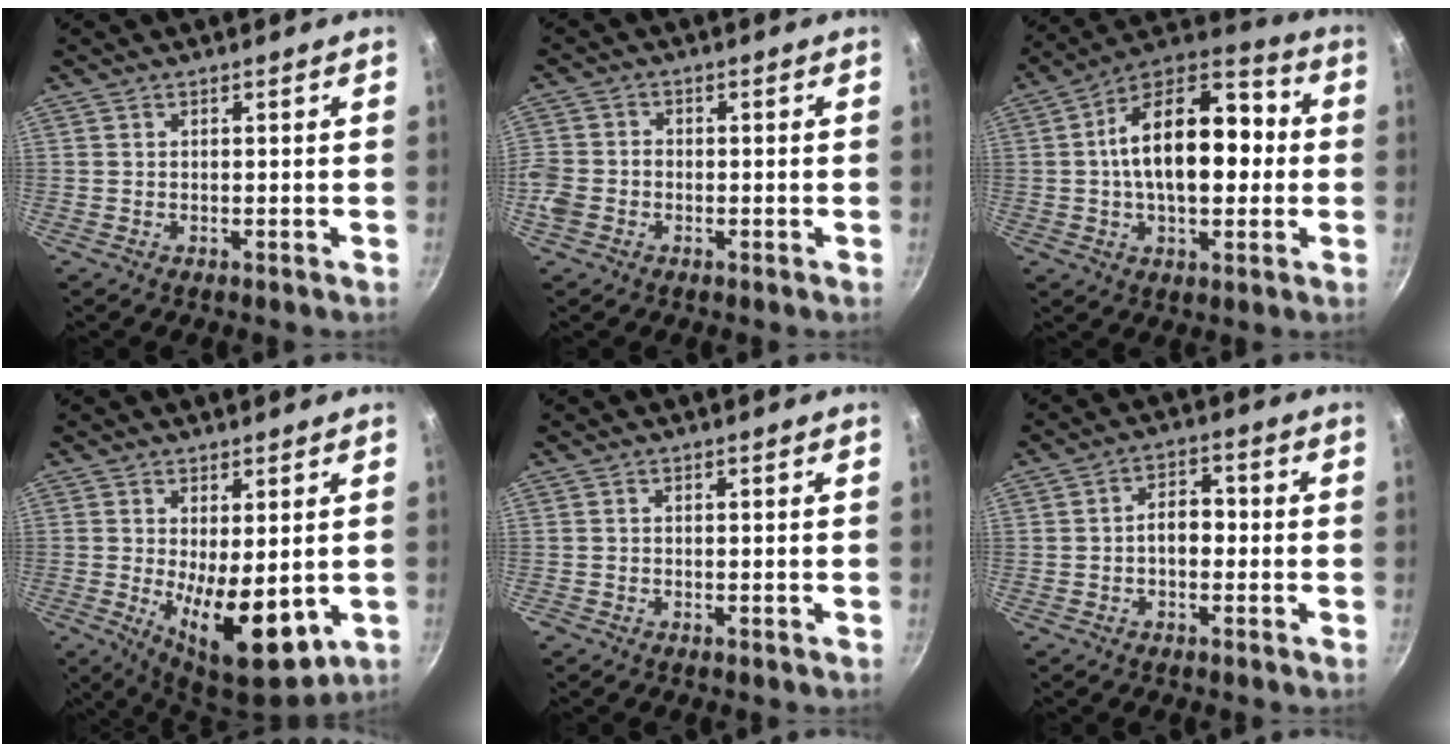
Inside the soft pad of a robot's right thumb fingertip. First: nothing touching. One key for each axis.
{"total": 5.7, "fx": -1.7, "fy": 4.5, "fz": 3.0, "tx": -0.070, "ty": 0.013, "tz": -0.036}
{"total": 20.3, "fx": 1.1, "fy": 11.1, "fz": 17.0, "tx": -0.250, "ty": 0.034, "tz": 0.009}
{"total": 13.6, "fx": -2.4, "fy": 5.7, "fz": 12.1, "tx": -0.175, "ty": -0.025, "tz": -0.013}
{"total": 0.6, "fx": -0.4, "fy": 0.4, "fz": 0.4, "tx": -0.002, "ty": -0.001, "tz": -0.009}
{"total": 5.0, "fx": -0.7, "fy": 3.3, "fz": 3.7, "tx": -0.046, "ty": 0.022, "tz": -0.021}